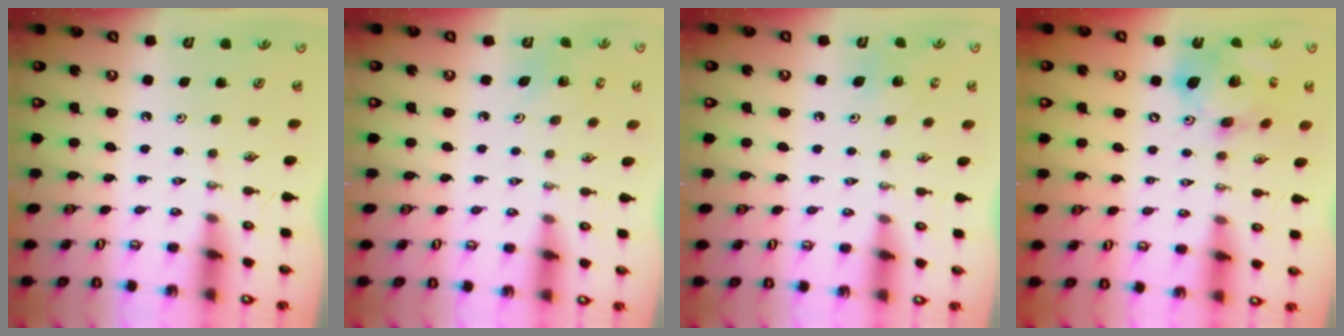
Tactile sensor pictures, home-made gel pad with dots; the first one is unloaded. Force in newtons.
{"total": 2.3, "press": 2.3, "slide": 0.2}
{"total": 5.2, "press": 5.1, "slide": 0.4}
{"total": 16.6, "press": 16.4, "slide": 2.6}